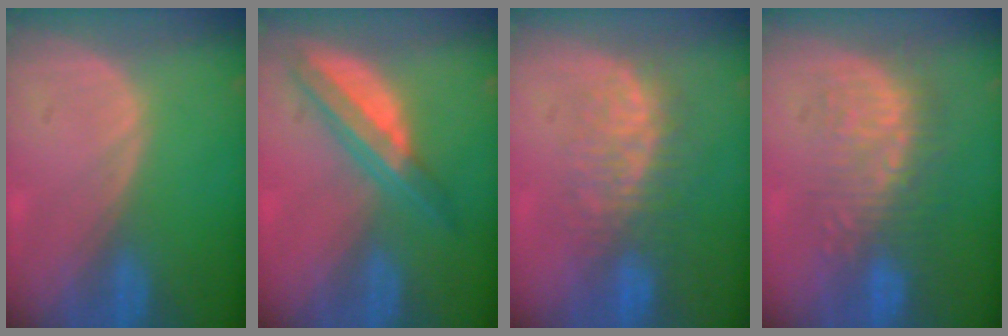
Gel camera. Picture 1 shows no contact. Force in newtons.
{"total": 6.8, "press": 5.8, "slide": 3.6}
{"total": 7.8, "press": 7.4, "slide": 2.4}
{"total": 8.9, "press": 8.6, "slide": 2.0}